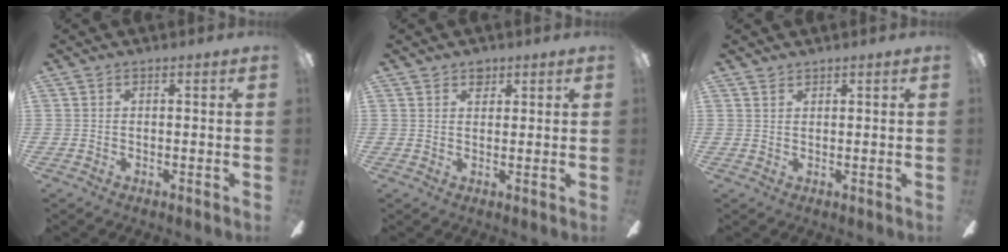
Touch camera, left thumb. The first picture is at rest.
{"total": 2.4, "force": [1.7, 1.5, 0.7], "torque": [-0.001, -0.004, 0.028]}
{"total": 1.3, "force": [1.2, 0.5, 0.1], "torque": [-0.002, -0.001, 0.023]}